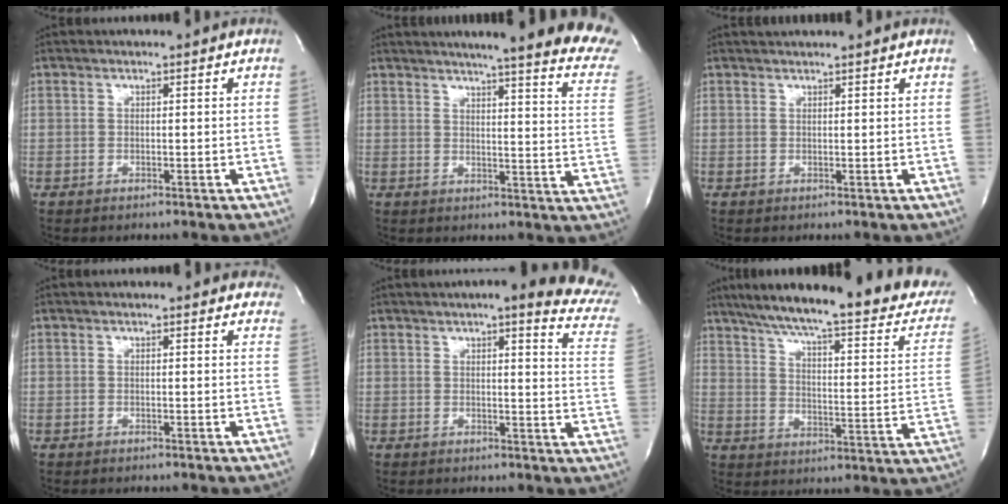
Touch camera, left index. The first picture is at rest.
{"total": 24.1, "force": [20.8, 1.1, 12.2], "torque": [-0.151, -0.073, 0.234]}
{"total": 3.0, "force": [2.8, -0.2, 1.0], "torque": [-0.014, 0.024, 0.042]}
{"total": 4.6, "force": [3.8, 1.9, 1.7], "torque": [-0.005, 0.009, 0.028]}
{"total": 16.9, "force": [14.1, 2.0, 9.1], "torque": [-0.100, -0.033, 0.142]}
{"total": 29.1, "force": [24.0, 3.9, 16.0], "torque": [-0.245, -0.039, 0.308]}